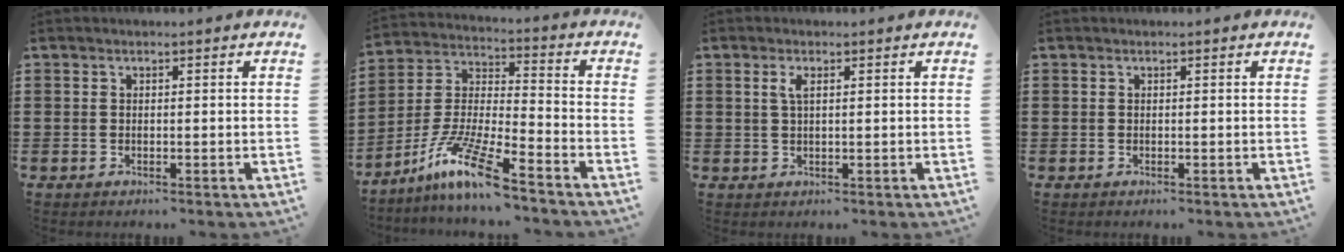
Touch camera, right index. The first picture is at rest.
{"total": 11.3, "force": [-8.5, 0.5, 7.4], "torque": [-0.164, -0.005, -0.172]}
{"total": 1.7, "force": [0.5, 0.5, 1.5], "torque": [-0.032, 0.005, 0.008]}
{"total": 0.0}